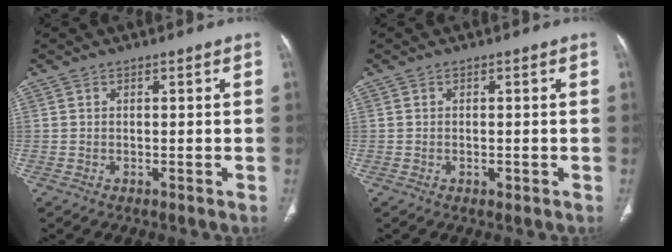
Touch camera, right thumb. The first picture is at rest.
{"total": 0.9, "force": [-0.3, 0.6, 0.7], "torque": [-0.005, 0.002, -0.003]}